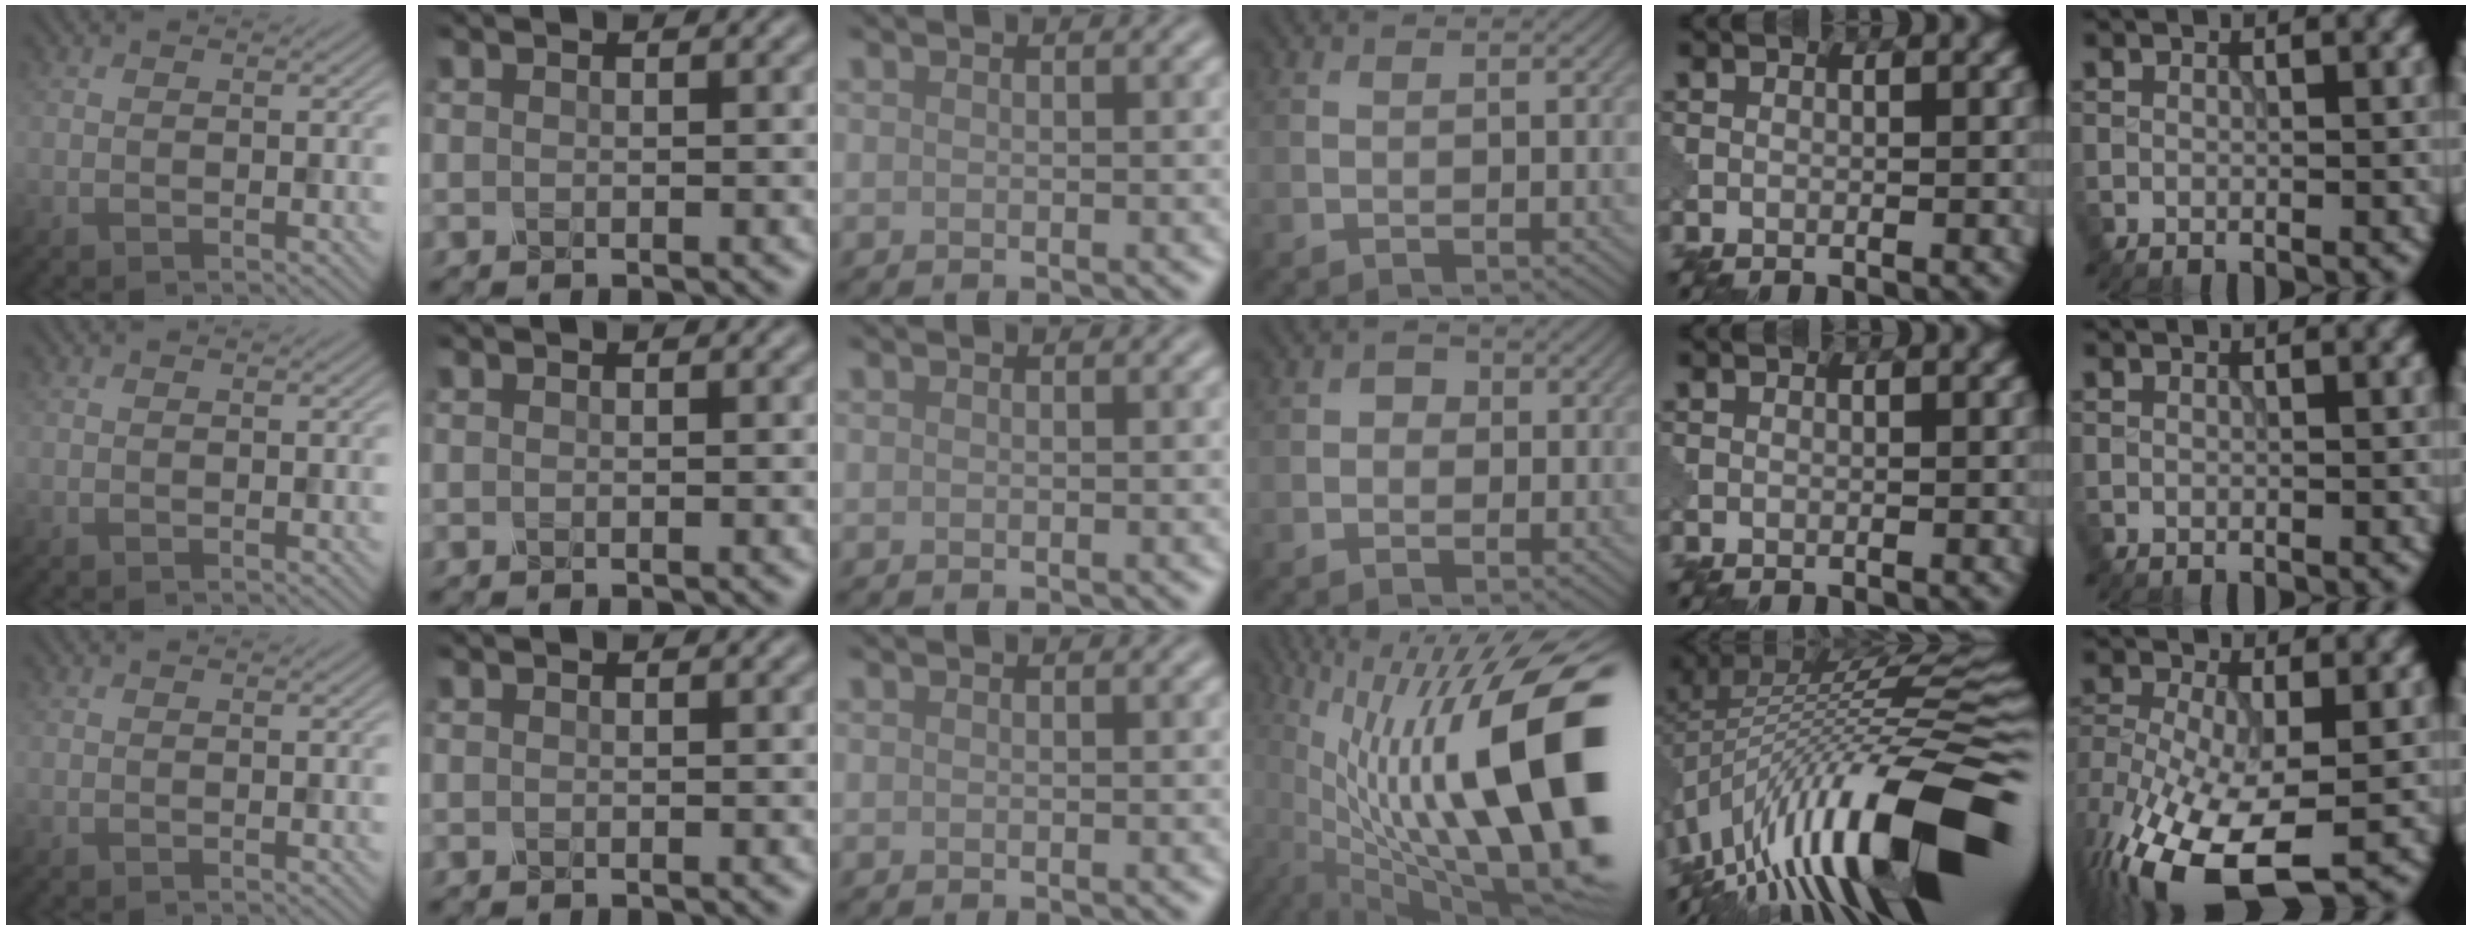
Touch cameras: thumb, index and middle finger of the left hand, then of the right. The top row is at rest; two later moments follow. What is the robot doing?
{"motion": "shake", "object": "plastic piggy bank"}